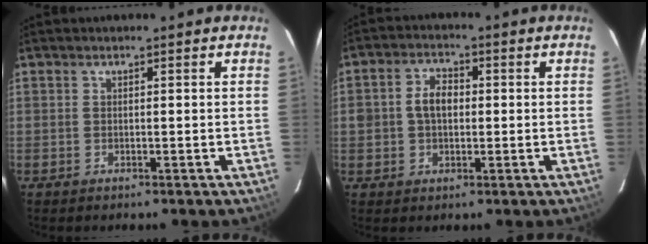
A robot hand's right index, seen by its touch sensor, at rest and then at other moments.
{"total": 5.2, "force": [0.1, 3.9, 3.5], "torque": [-0.065, 0.015, 0.005]}